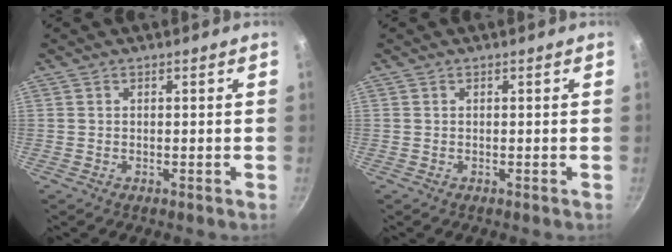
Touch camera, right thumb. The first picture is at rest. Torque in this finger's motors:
{"motor_torque": [-0.03, -0.03, 0.00, 0.00, 0.00]}